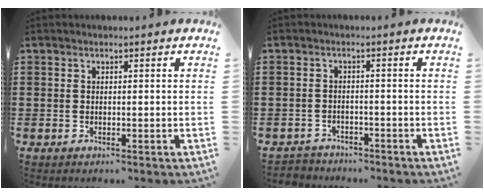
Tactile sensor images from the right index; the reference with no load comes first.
{"total": 1.8, "force": [-1.7, 0.4, -0.3], "torque": [-0.002, 0.003, -0.041]}